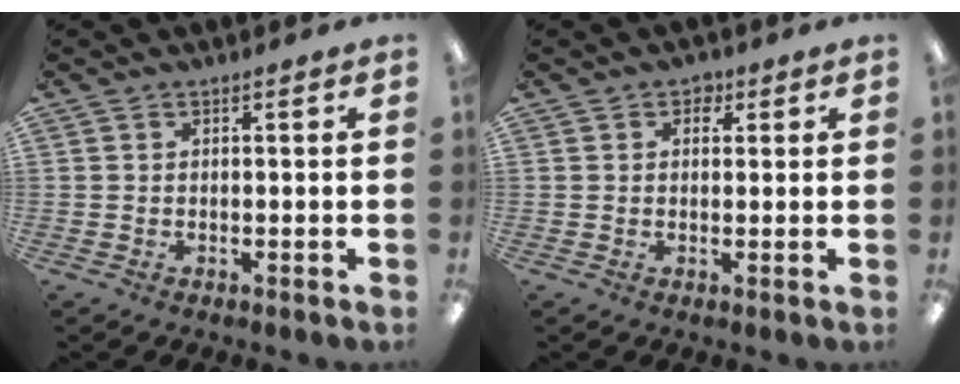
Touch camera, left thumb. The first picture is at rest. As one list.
[{"total": 2.3, "force": [1.0, 1.8, 0.9], "torque": [0.004, -0.003, 0.012]}]